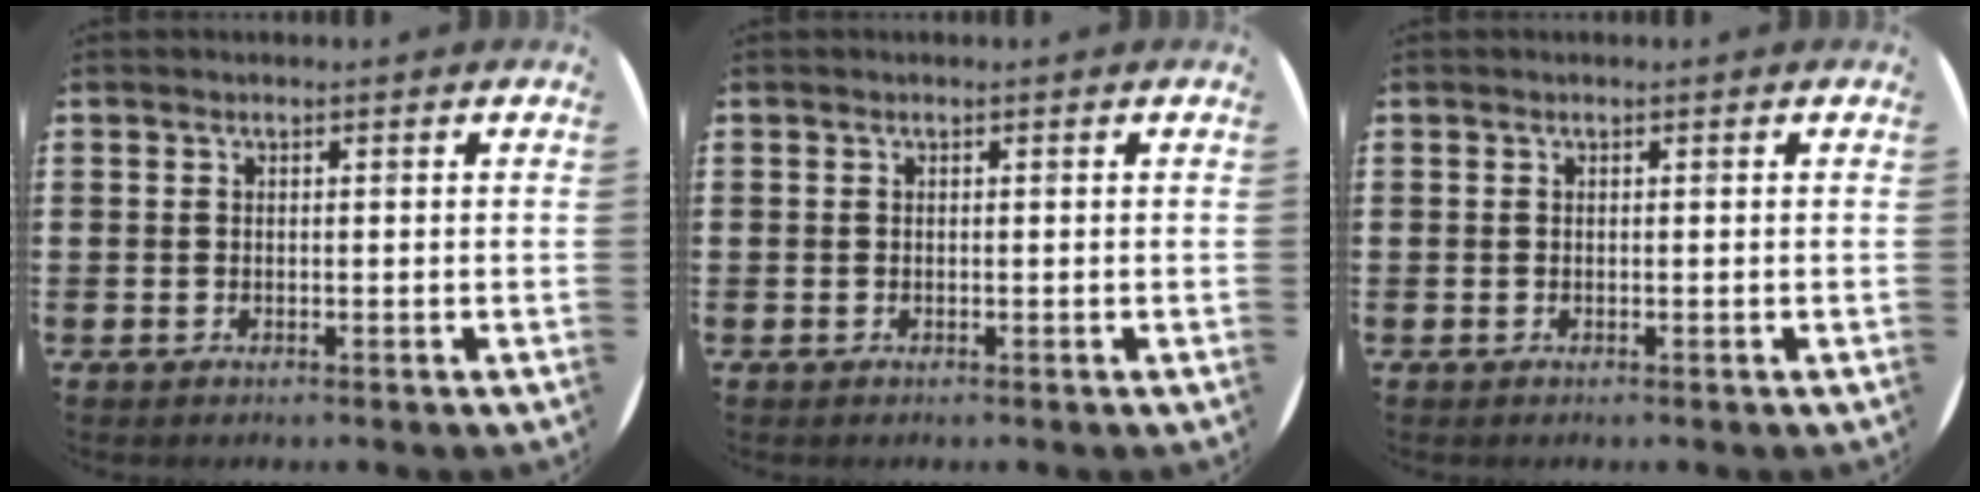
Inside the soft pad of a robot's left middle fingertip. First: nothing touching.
{"total": 0.0}
{"total": 0.0}